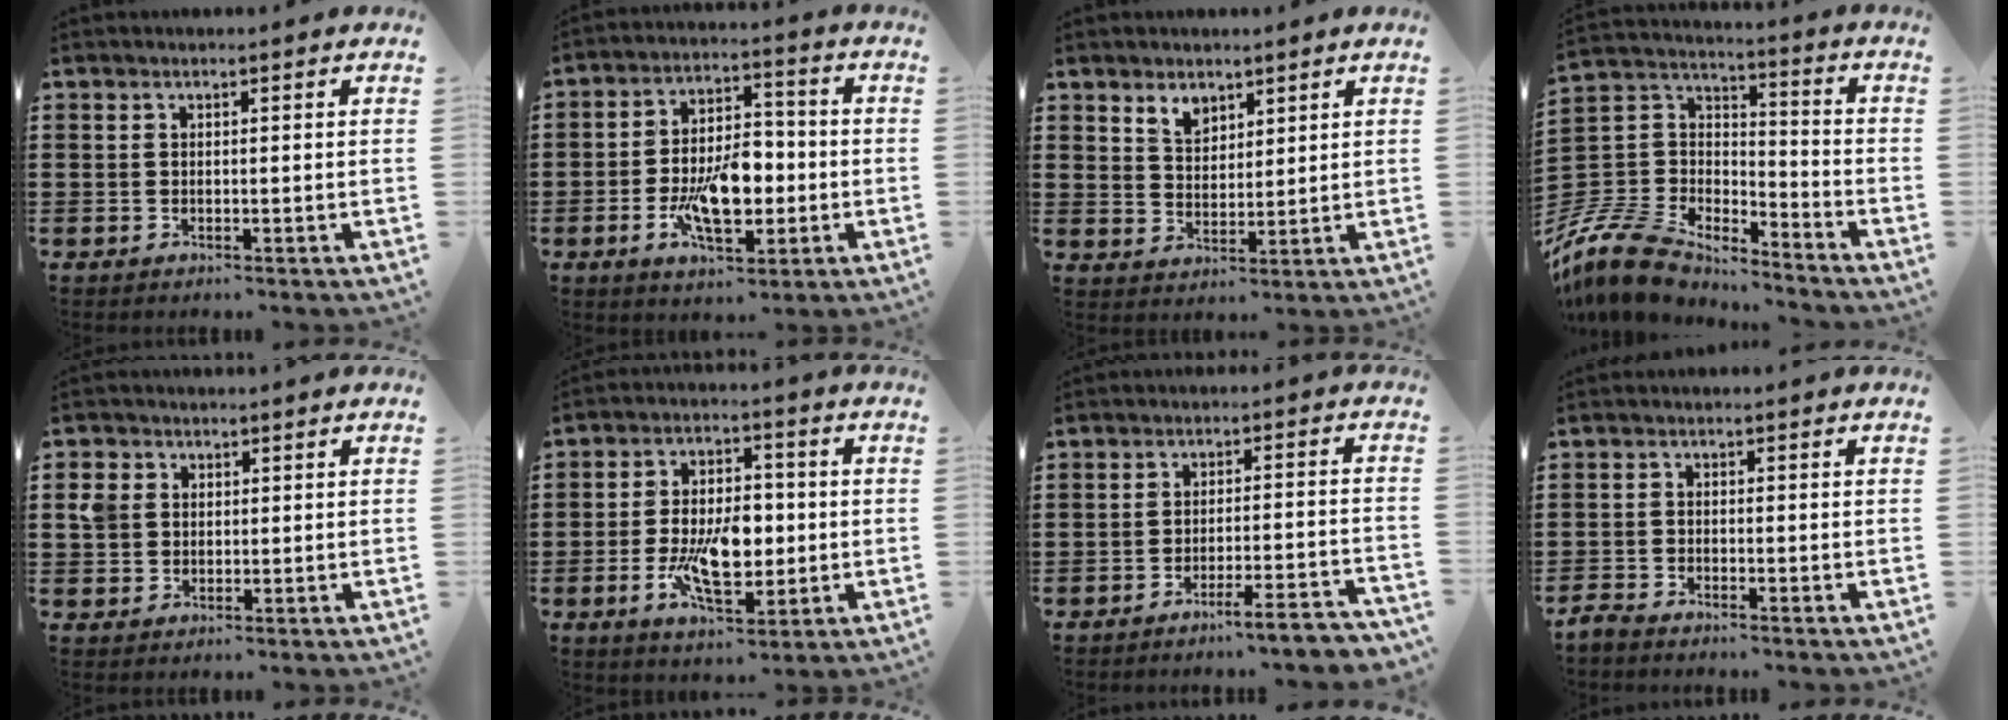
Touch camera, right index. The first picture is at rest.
{"total": 10.5, "force": [-2.7, 5.2, 8.8], "torque": [-0.169, -0.003, -0.047]}
{"total": 3.7, "force": [2.9, 2.2, 1.0], "torque": [-0.031, 0.005, 0.055]}
{"total": 10.9, "force": [-9.9, 3.7, 2.7], "torque": [-0.097, 0.007, -0.207]}
{"total": 3.4, "force": [0.8, 3.0, 1.3], "torque": [-0.037, 0.014, 0.013]}
{"total": 10.3, "force": [-1.8, 5.2, 8.7], "torque": [-0.172, -0.002, -0.034]}
{"total": 4.8, "force": [-4.2, -0.3, 2.3], "torque": [-0.038, -0.014, -0.079]}
{"total": 1.9, "force": [-1.9, 0.1, 0.0], "torque": [-0.013, 0.000, -0.042]}